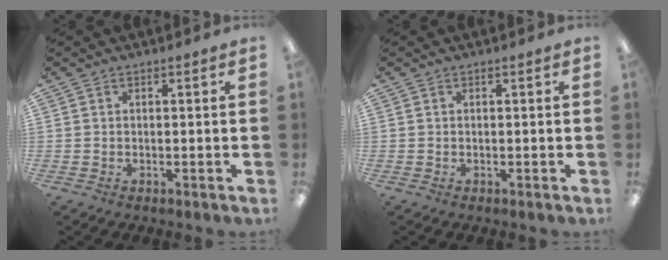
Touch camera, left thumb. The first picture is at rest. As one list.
[{"total": 0.0}]